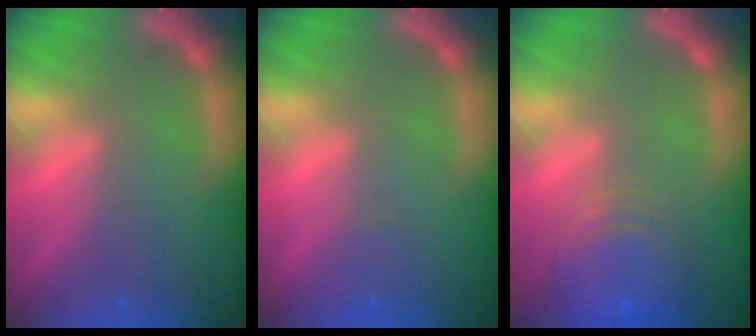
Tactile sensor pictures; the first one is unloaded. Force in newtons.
{"total": 1.0}
{"total": 8.5}